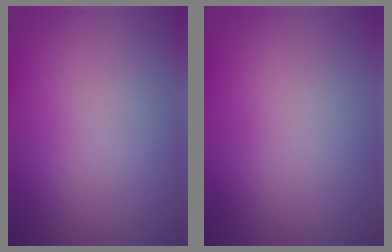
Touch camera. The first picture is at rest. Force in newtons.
{"total": 0.0}